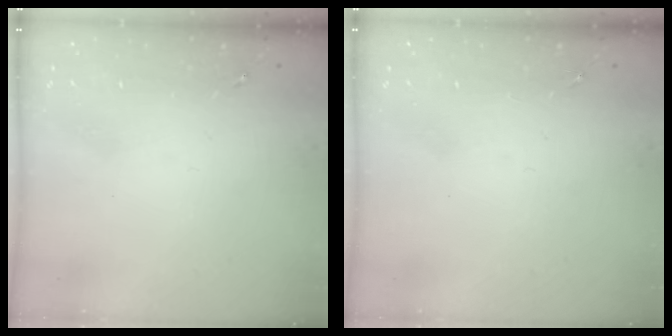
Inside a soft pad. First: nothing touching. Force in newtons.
{"total": 0.0}